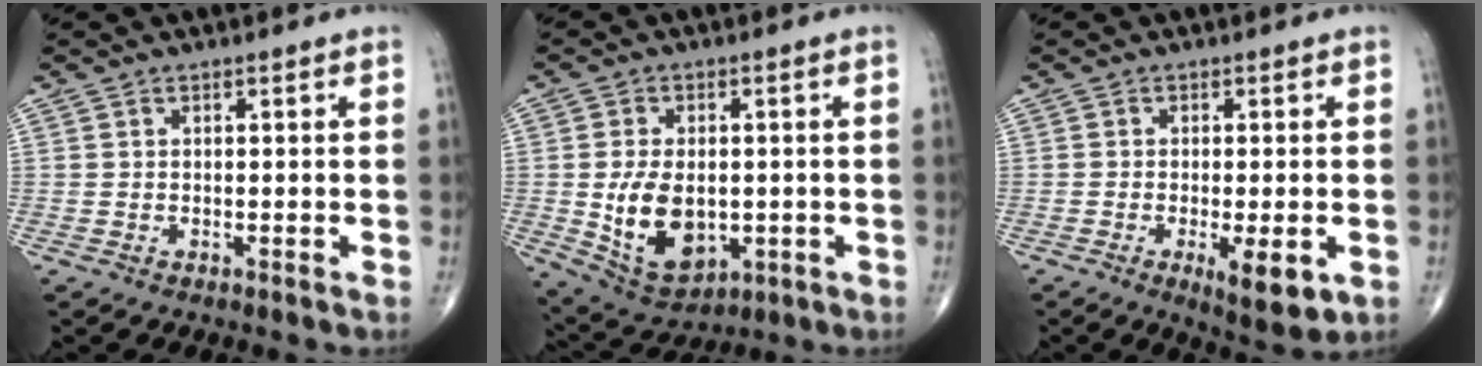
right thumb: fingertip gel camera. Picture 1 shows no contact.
{"total": 12.2, "force": [-1.3, 7.7, 9.3], "torque": [-0.142, -0.007, -0.002]}
{"total": 7.5, "force": [-2.4, 2.3, 6.7], "torque": [-0.095, -0.015, -0.032]}